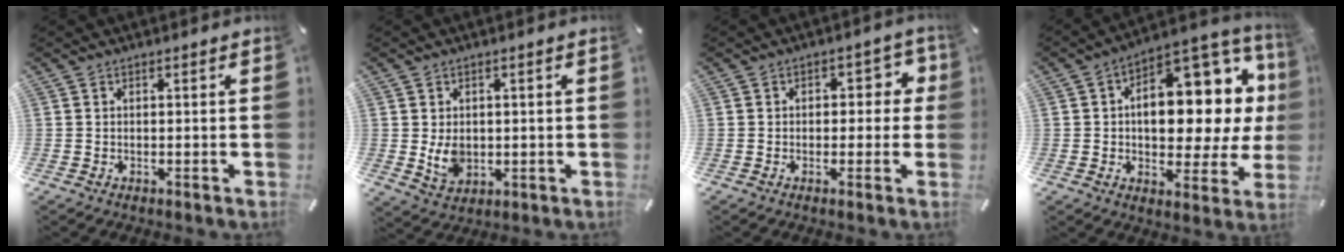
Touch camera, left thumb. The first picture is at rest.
{"total": 5.6, "force": [0.1, 4.6, 3.3], "torque": [-0.064, -0.006, -0.001]}
{"total": 5.5, "force": [0.4, 3.8, 3.9], "torque": [-0.046, 0.006, -0.001]}
{"total": 17.8, "force": [4.1, 10.1, 14.0], "torque": [-0.180, -0.044, 0.066]}